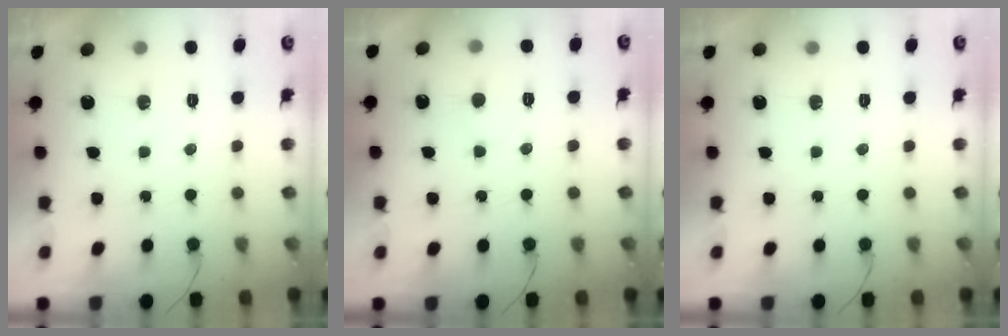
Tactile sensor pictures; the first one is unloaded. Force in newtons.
{"total": 2.2, "press": 2.2, "slide": 0.2}
{"total": 0.0}